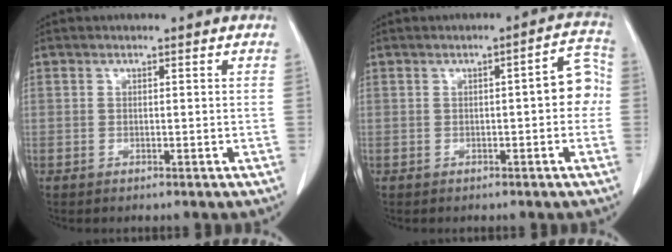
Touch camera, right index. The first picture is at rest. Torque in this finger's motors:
{"motor_torque": [0.54, -0.09, 0.25, 0.05]}